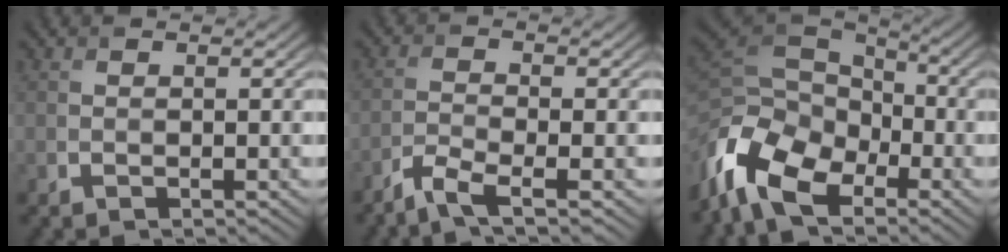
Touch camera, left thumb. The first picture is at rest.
{"total": 3.4, "force": [-2.5, 0.4, 2.2], "torque": [-0.048, -0.002, -0.064]}
{"total": 13.5, "force": [-7.4, 7.6, 8.3], "torque": [-0.210, -0.030, -0.149]}